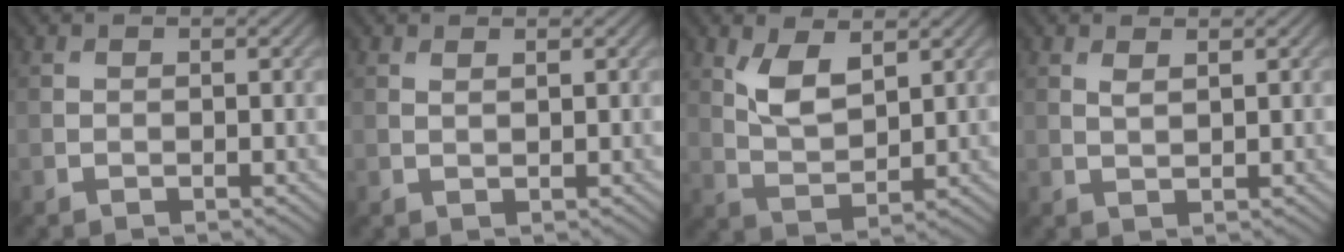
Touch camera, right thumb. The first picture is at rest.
{"total": 0.7, "force": [0.6, 0.1, 0.4], "torque": [-0.007, 0.000, 0.012]}
{"total": 5.5, "force": [2.7, 2.5, 4.1], "torque": [-0.093, -0.008, 0.054]}
{"total": 1.3, "force": [0.9, 0.4, 0.9], "torque": [-0.023, -0.002, 0.020]}